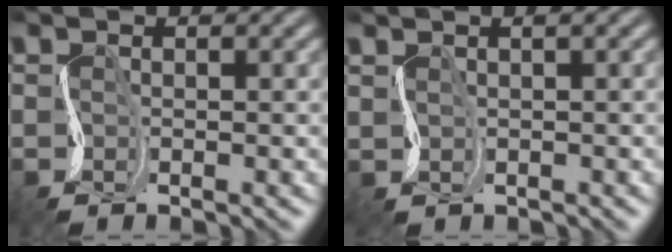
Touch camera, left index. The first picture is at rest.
{"total": 1.1, "force": [1.1, 0.0, -0.3], "torque": [0.005, 0.007, 0.020]}